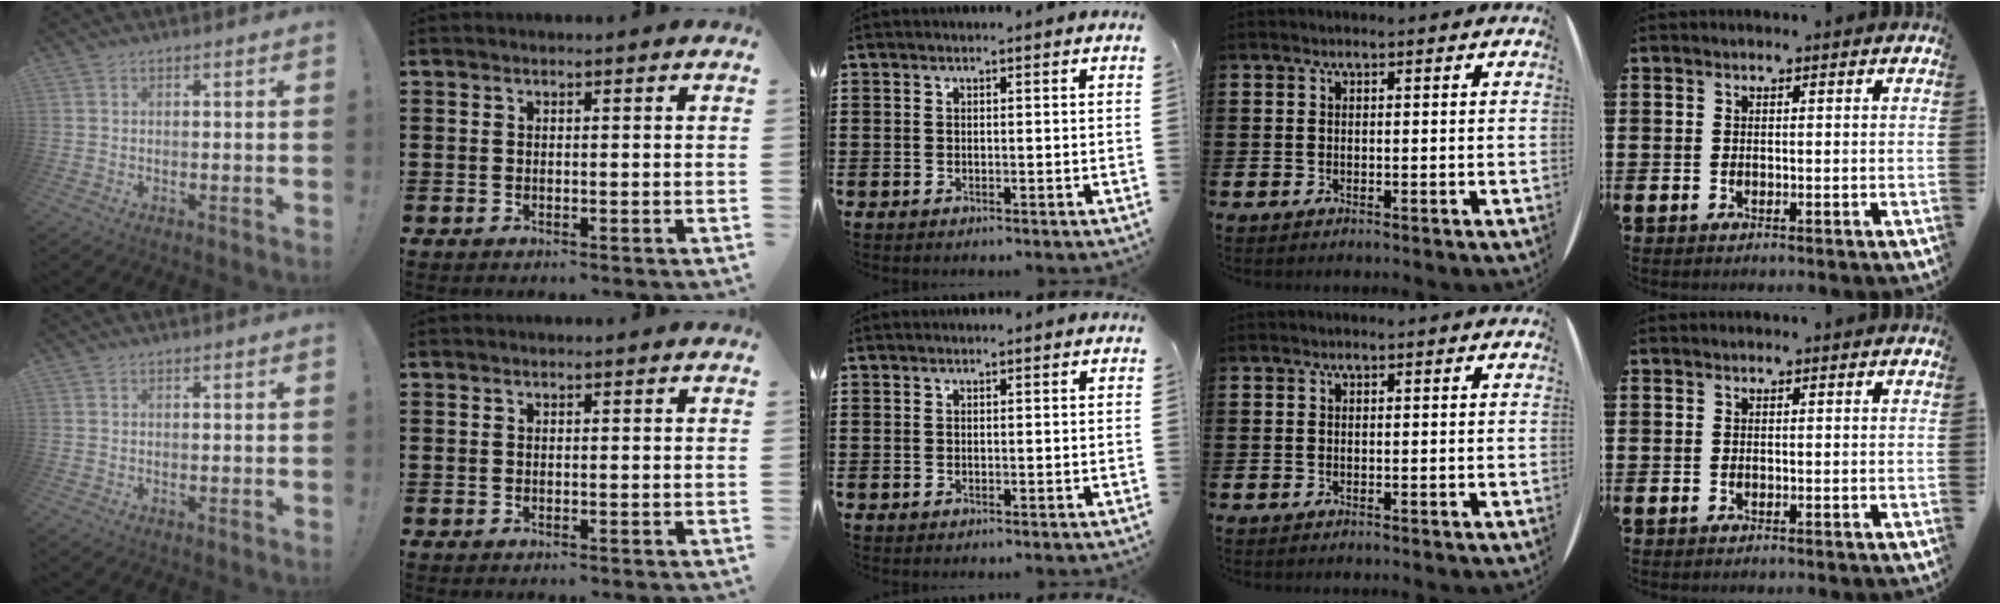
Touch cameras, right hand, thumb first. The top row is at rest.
{}